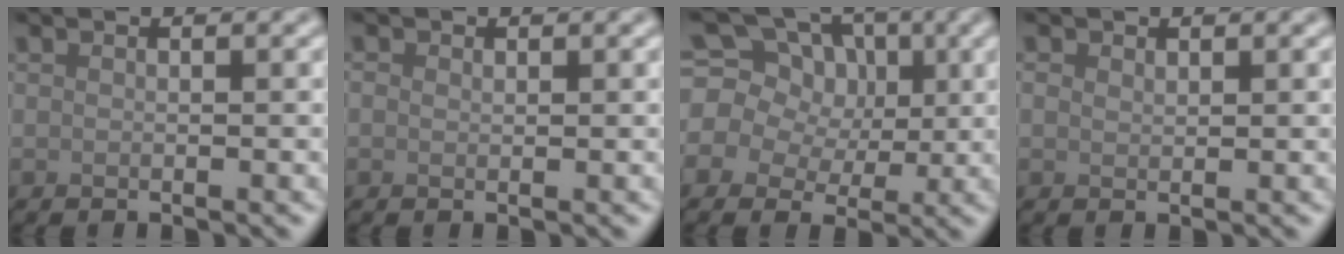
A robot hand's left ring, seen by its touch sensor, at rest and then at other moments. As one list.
[{"total": 0.6, "force": [0.3, 0.5, 0.3], "torque": [-0.006, -0.001, 0.003]}, {"total": 12.4, "force": [4.7, 9.7, 6.0], "torque": [-0.120, 0.038, 0.047]}, {"total": 0.9, "force": [0.6, 0.6, 0.3], "torque": [-0.007, 0.000, 0.011]}]